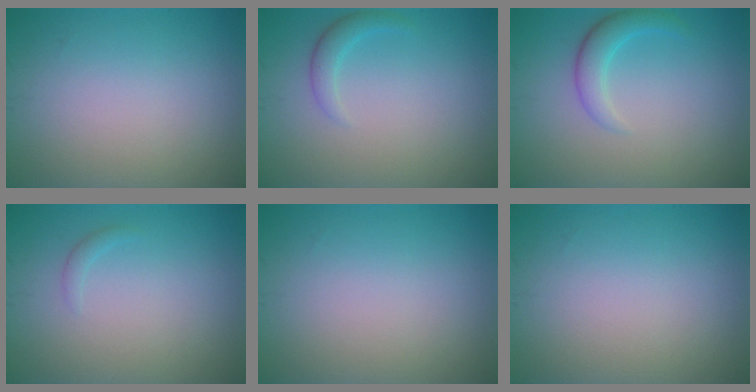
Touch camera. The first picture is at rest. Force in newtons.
{"total": 1.5, "press": 1.5, "slide": 0.2}
{"total": 2.5, "press": 2.5, "slide": 0.1}
{"total": 0.6, "press": 0.6, "slide": 0.0}
{"total": 0.0}
{"total": 0.0}